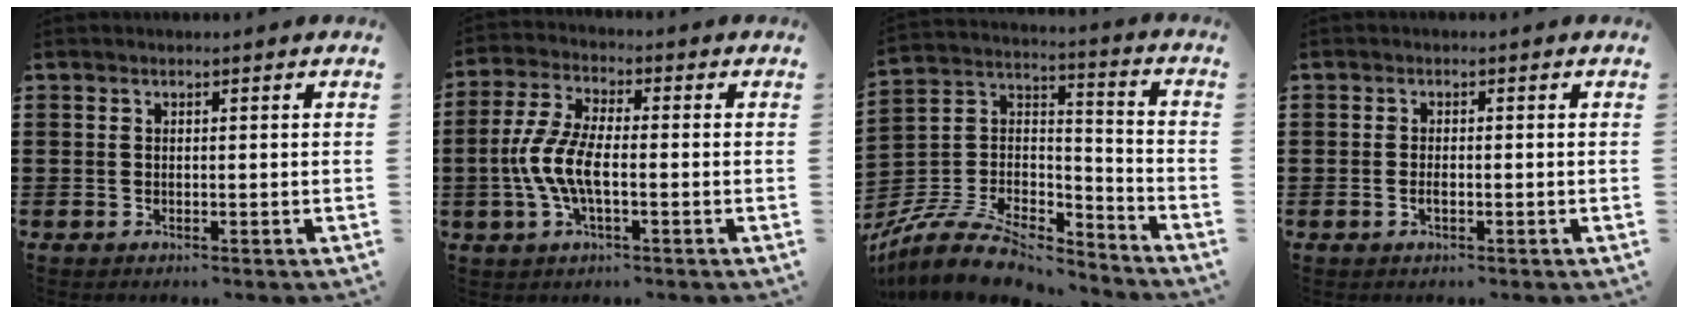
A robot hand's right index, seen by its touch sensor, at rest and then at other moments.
{"total": 7.5, "force": [-1.8, 3.0, 6.6], "torque": [-0.162, -0.010, -0.042]}
{"total": 9.1, "force": [-7.6, 3.0, 3.8], "torque": [-0.093, 0.005, -0.154]}
{"total": 1.2, "force": [-0.5, 0.4, 1.0], "torque": [-0.019, -0.005, -0.008]}